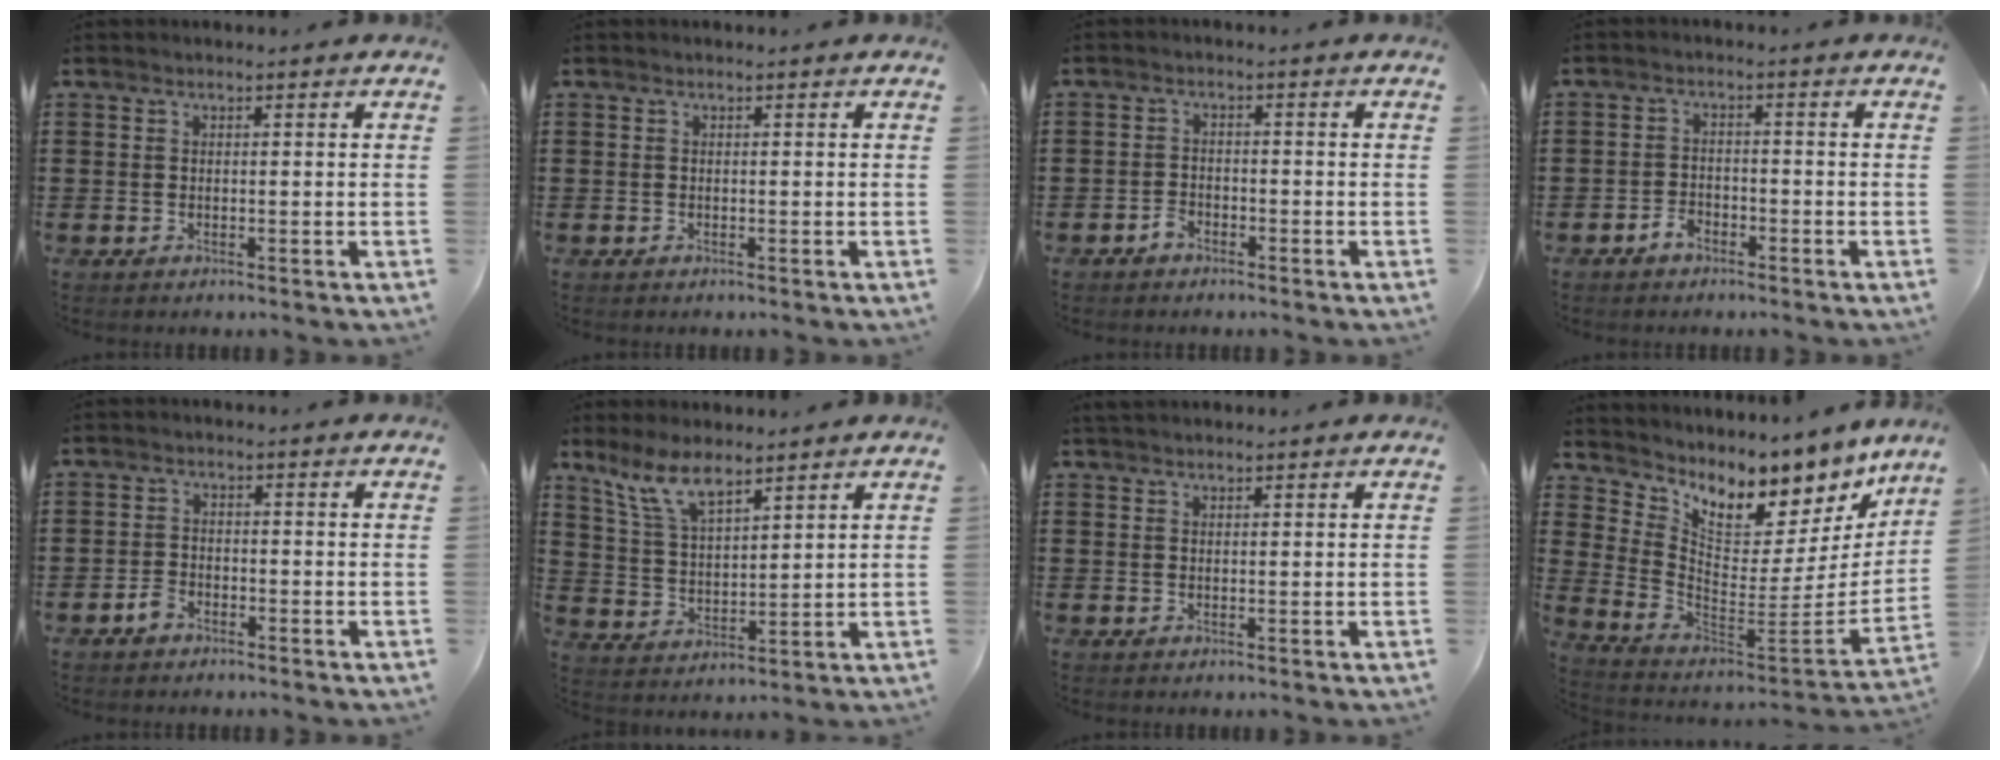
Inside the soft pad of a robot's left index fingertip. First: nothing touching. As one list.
[{"total": 0.0}, {"total": 1.9, "force": [-1.5, 1.0, 0.6], "torque": [-0.016, 0.003, -0.031]}, {"total": 2.3, "force": [-1.9, 1.1, 0.7], "torque": [-0.018, 0.003, -0.040]}, {"total": 2.2, "force": [-1.7, 1.2, 0.8], "torque": [-0.019, 0.004, -0.034]}, {"total": 7.8, "force": [6.0, 2.3, 4.4], "torque": [-0.104, -0.010, 0.112]}, {"total": 1.1, "force": [1.0, 0.3, 0.4], "torque": [-0.009, 0.002, 0.019]}, {"total": 7.3, "force": [6.6, 2.5, 2.1], "torque": [-0.068, -0.072, 0.111]}]